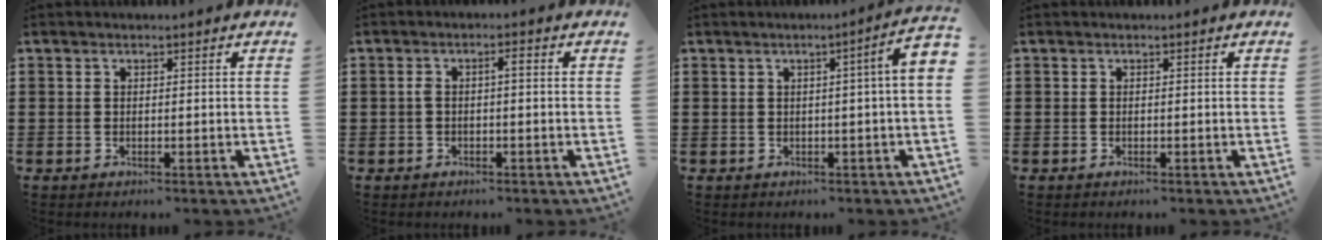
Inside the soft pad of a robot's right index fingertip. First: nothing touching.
{"total": 1.9, "force": [-0.2, 0.4, 1.8], "torque": [-0.035, 0.004, -0.005]}
{"total": 3.0, "force": [-0.2, -0.3, 2.9], "torque": [-0.050, -0.003, -0.007]}
{"total": 0.0}